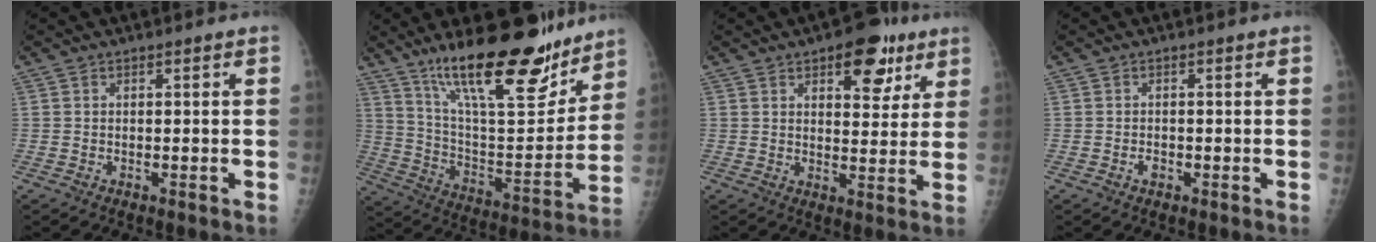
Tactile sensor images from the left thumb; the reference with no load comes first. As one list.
[{"total": 29.8, "force": [20.5, 9.0, 19.7], "torque": [-0.275, -0.084, 0.335]}, {"total": 13.6, "force": [7.5, 6.2, 9.4], "torque": [-0.088, -0.026, 0.105]}, {"total": 1.0, "force": [-0.4, 0.7, 0.6], "torque": [-0.007, 0.002, -0.007]}]